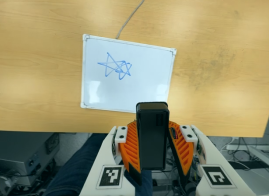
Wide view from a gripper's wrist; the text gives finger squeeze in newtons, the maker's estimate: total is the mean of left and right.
{"total": 5.6, "left": 5.0, "right": 6.3}